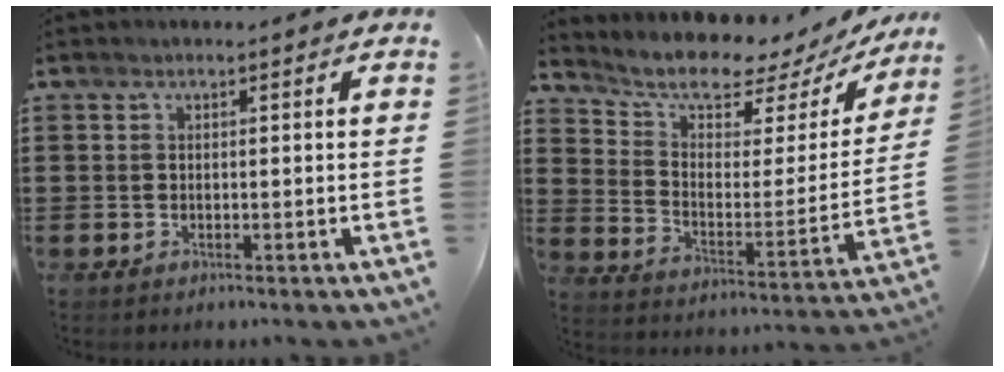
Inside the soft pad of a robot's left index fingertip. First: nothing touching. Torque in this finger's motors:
{"motor_torque": [1.44, -0.70, 0.14, -0.05]}